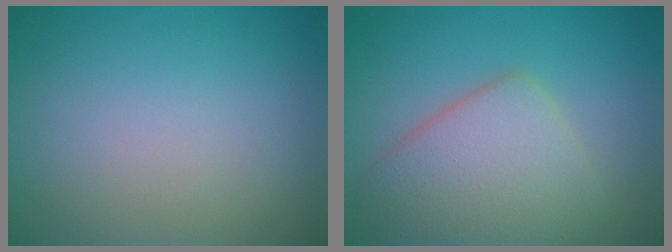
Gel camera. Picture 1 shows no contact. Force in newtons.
{"total": 5.9, "press": 5.9, "slide": 0.3}